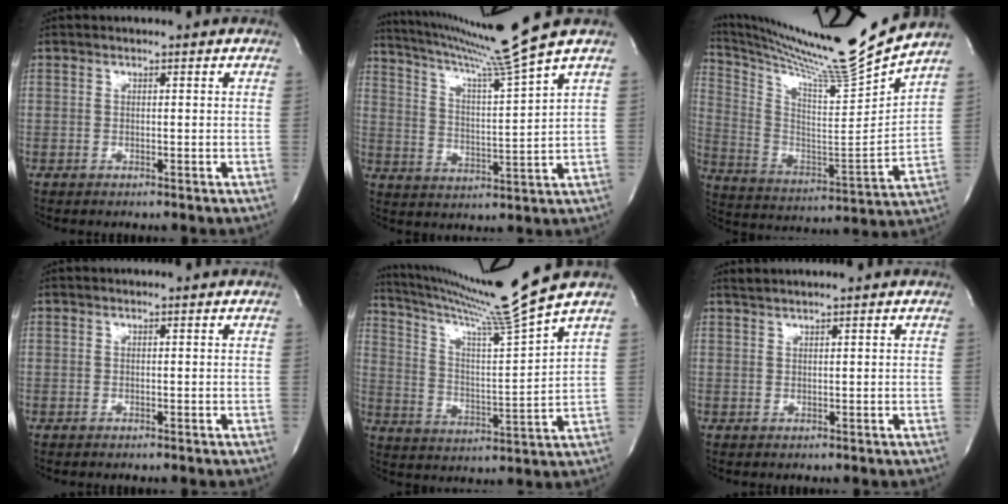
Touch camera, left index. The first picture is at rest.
{"total": 12.8, "force": [10.9, -4.4, 5.1], "torque": [-0.093, -0.044, 0.186]}
{"total": 20.7, "force": [18.6, -3.2, 8.5], "torque": [-0.166, -0.082, 0.302]}
{"total": 0.0}
{"total": 14.8, "force": [12.7, -4.4, 6.2], "torque": [-0.112, -0.047, 0.215]}
{"total": 3.2, "force": [2.8, -0.6, 1.4], "torque": [-0.018, 0.017, 0.050]}